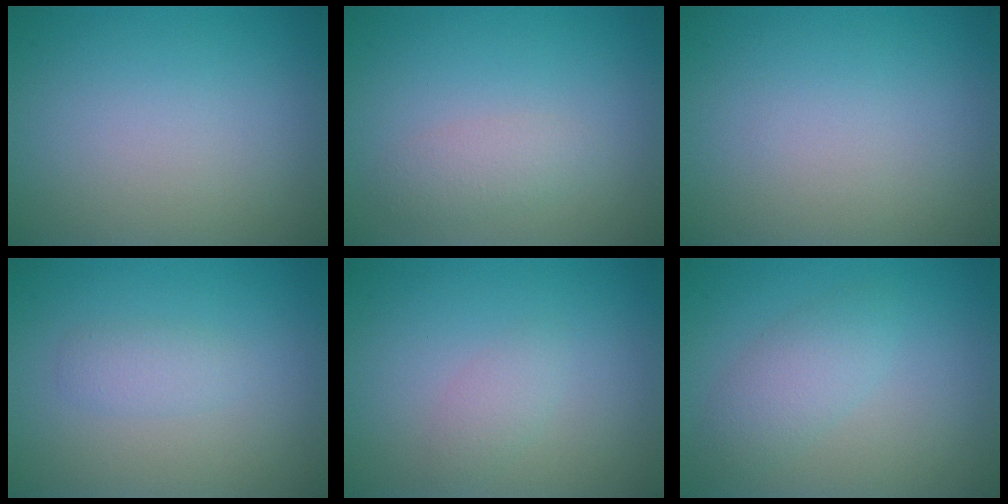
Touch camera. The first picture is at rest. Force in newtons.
{"total": 1.8, "press": 1.8, "slide": 0.1}
{"total": 0.0}
{"total": 1.4, "press": 1.4, "slide": 0.0}
{"total": 1.3, "press": 1.3, "slide": 0.1}
{"total": 2.6, "press": 2.6, "slide": 0.2}